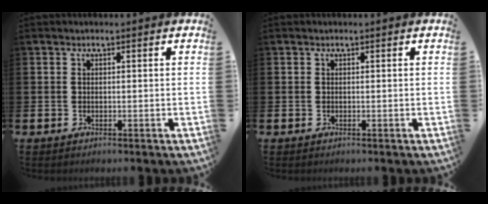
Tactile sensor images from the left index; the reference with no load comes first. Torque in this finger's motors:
{"motor_torque": [0.00, 0.00, 0.00, 0.00]}